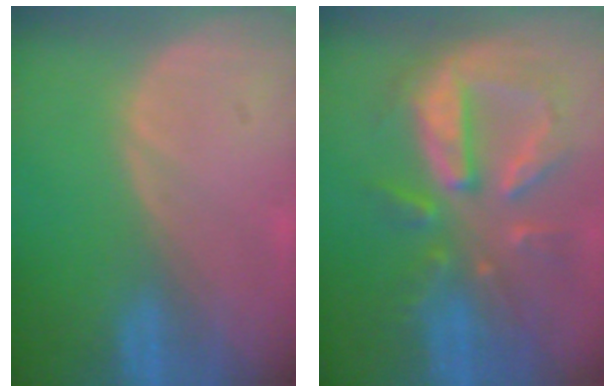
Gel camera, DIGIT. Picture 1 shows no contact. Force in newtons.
{"total": 10.8, "press": 9.5, "slide": 5.1}